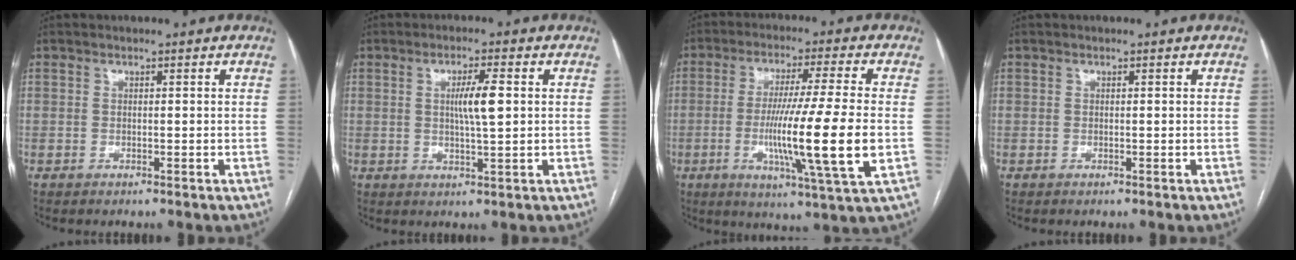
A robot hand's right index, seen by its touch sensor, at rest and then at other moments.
{"total": 5.1, "force": [0.8, 0.3, 5.0], "torque": [-0.088, -0.001, 0.013]}
{"total": 15.7, "force": [-2.6, -1.0, 15.4], "torque": [-0.277, -0.025, -0.050]}
{"total": 0.0}